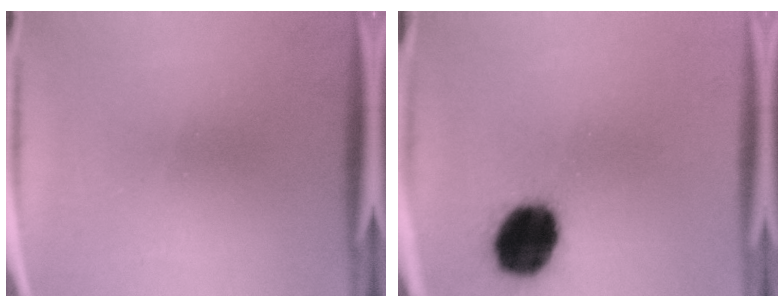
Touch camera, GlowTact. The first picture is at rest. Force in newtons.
{"total": 15.7}